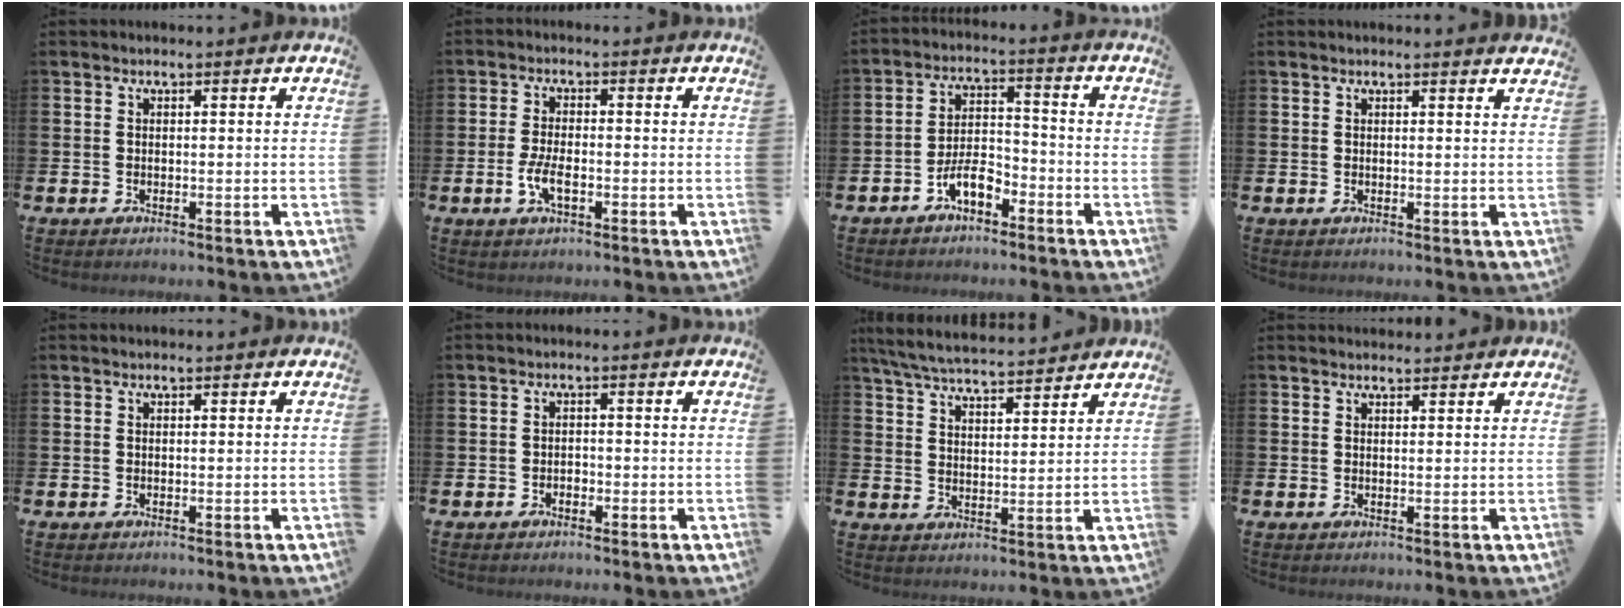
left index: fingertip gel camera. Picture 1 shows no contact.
{"total": 3.7, "force": [-1.1, 1.5, 3.2], "torque": [-0.061, 0.001, -0.021]}
{"total": 5.1, "force": [-3.3, 2.2, 3.3], "torque": [-0.060, 0.016, -0.065]}
{"total": 0.9, "force": [0.9, -0.1, 0.1], "torque": [0.012, -0.008, 0.014]}
{"total": 0.0}
{"total": 1.1, "force": [-0.6, 0.8, 0.3], "torque": [0.001, -0.002, -0.015]}
{"total": 6.1, "force": [5.9, 0.6, 1.4], "torque": [-0.047, -0.034, 0.106]}
{"total": 1.5, "force": [1.5, 0.4, 0.0], "torque": [0.011, -0.007, 0.024]}